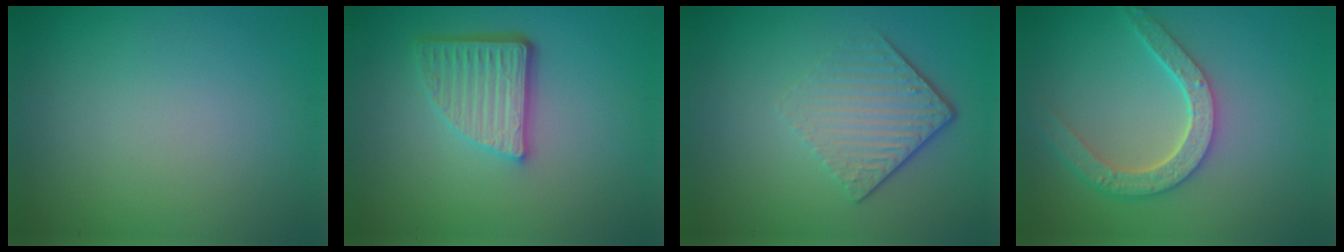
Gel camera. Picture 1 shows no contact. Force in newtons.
{"total": 5.0, "press": 3.6, "slide": 3.6}
{"total": 4.3, "press": 2.8, "slide": 3.3}
{"total": 5.0, "press": 4.1, "slide": 3.0}